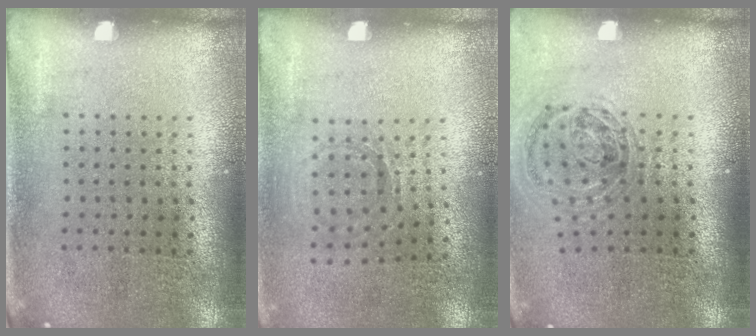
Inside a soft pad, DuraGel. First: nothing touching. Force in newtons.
{"total": 0.9, "press": 0.8, "slide": 0.3}
{"total": 1.1, "press": 1.0, "slide": 0.3}